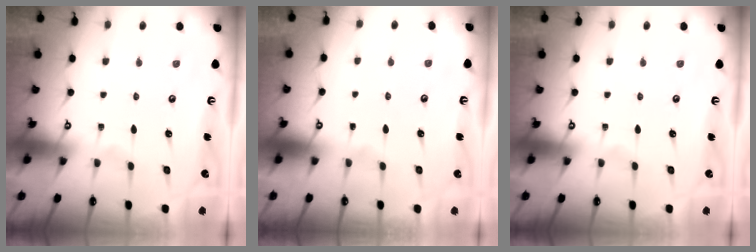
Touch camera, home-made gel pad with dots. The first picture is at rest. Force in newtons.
{"total": 1.2, "press": 1.2, "slide": 0.1}
{"total": 0.0}